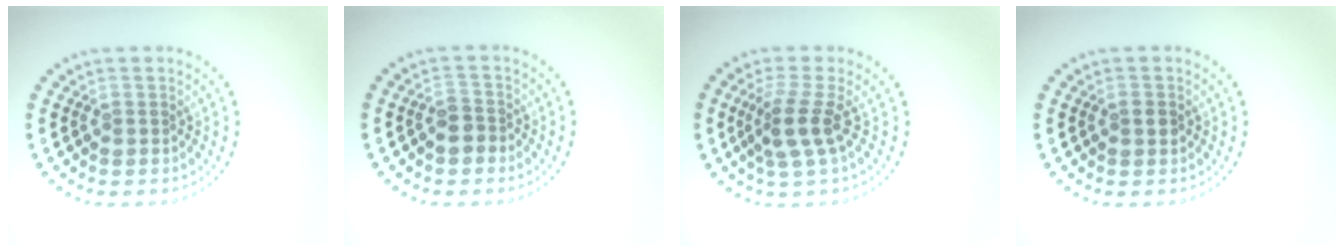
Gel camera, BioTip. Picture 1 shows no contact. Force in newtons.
{"total": 1.9, "press": 1.6, "slide": 0.9}
{"total": 2.9, "press": 2.1, "slide": 2.0}
{"total": 0.9, "press": 0.8, "slide": 0.2}